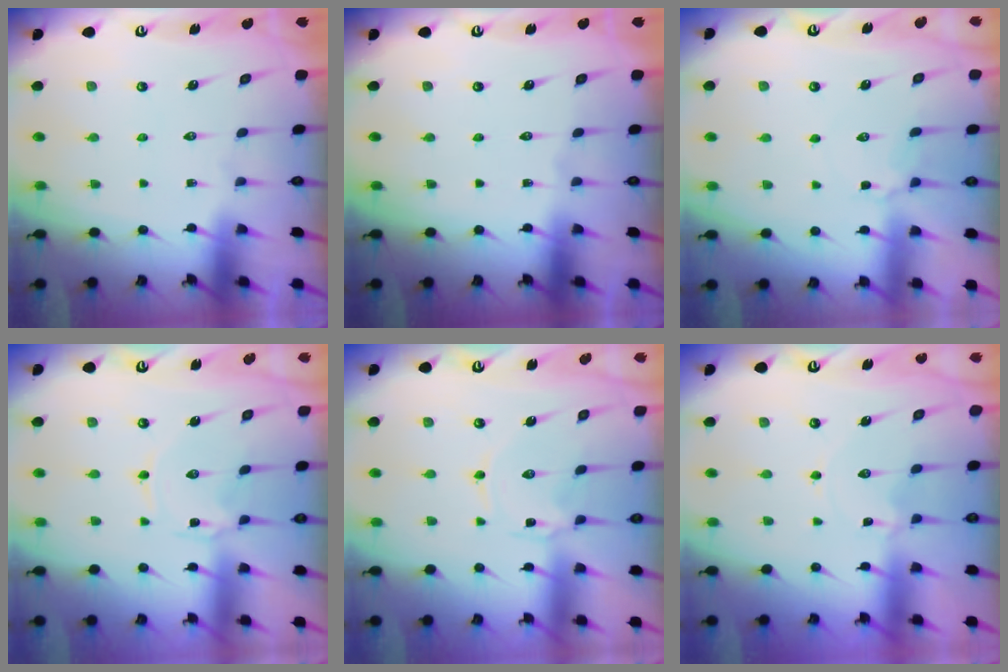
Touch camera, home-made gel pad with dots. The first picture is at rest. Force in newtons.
{"total": 0.0}
{"total": 3.6, "press": 3.6, "slide": 0.7}
{"total": 1.3, "press": 1.2, "slide": 0.2}
{"total": 1.3, "press": 1.2, "slide": 0.2}
{"total": 0.0}